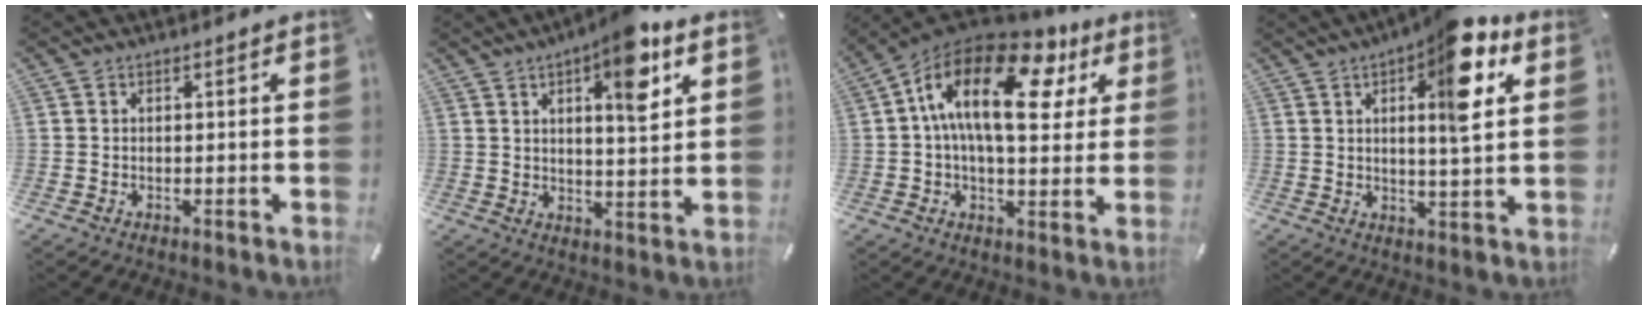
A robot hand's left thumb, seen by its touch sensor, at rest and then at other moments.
{"total": 11.0, "force": [5.7, 3.4, 8.7], "torque": [-0.121, -0.029, 0.090]}
{"total": 20.3, "force": [6.6, 10.0, 16.4], "torque": [-0.301, -0.023, 0.102]}
{"total": 15.1, "force": [6.8, 4.1, 12.8], "torque": [-0.180, -0.031, 0.099]}